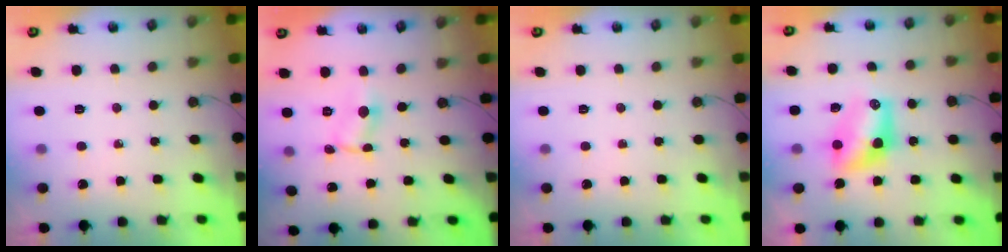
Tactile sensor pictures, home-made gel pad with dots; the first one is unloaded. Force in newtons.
{"total": 1.5, "press": 1.5, "slide": 0.1}
{"total": 0.0}
{"total": 8.5, "press": 8.4, "slide": 0.8}